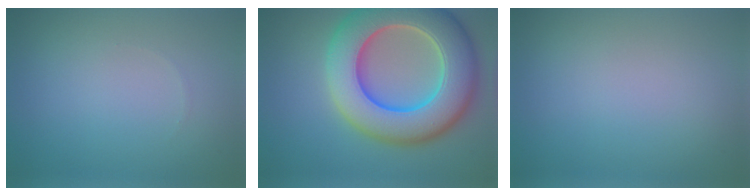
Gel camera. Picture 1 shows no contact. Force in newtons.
{"total": 12.6, "press": 12.6, "slide": 0.6}
{"total": 0.0}